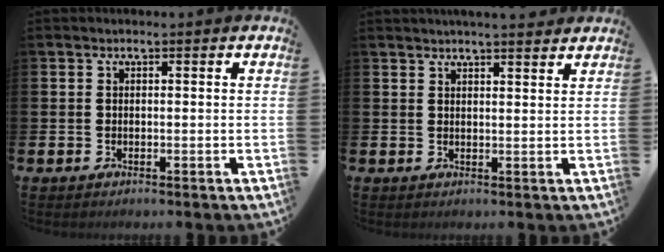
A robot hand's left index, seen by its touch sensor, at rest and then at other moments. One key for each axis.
{"total": 2.8, "fx": 2.8, "fy": -0.3, "fz": 0.3, "tx": -0.011, "ty": -0.011, "tz": 0.051}